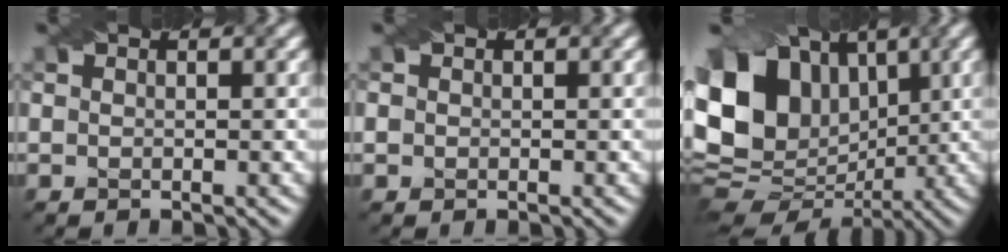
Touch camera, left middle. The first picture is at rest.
{"total": 0.6, "force": [0.0, 0.6, 0.1], "torque": [0.004, 0.000, -0.007]}
{"total": 14.2, "force": [1.4, 11.0, 8.9], "torque": [-0.168, 0.021, 0.031]}